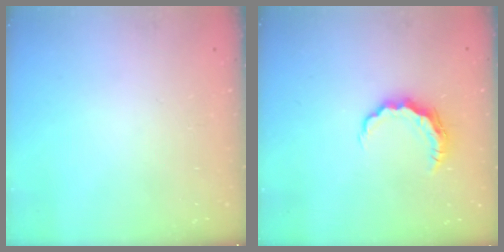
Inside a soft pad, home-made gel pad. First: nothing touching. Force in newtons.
{"total": 7.2, "press": 7.2, "slide": 0.2}